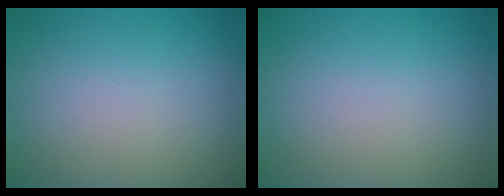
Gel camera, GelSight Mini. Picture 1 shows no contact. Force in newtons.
{"total": 0.0}